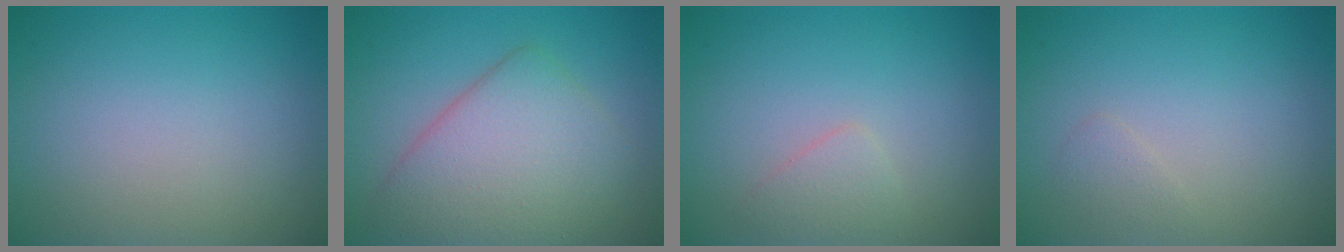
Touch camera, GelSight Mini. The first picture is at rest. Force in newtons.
{"total": 6.3, "press": 6.3, "slide": 0.2}
{"total": 1.4, "press": 1.4, "slide": 0.0}
{"total": 0.8, "press": 0.8, "slide": 0.0}